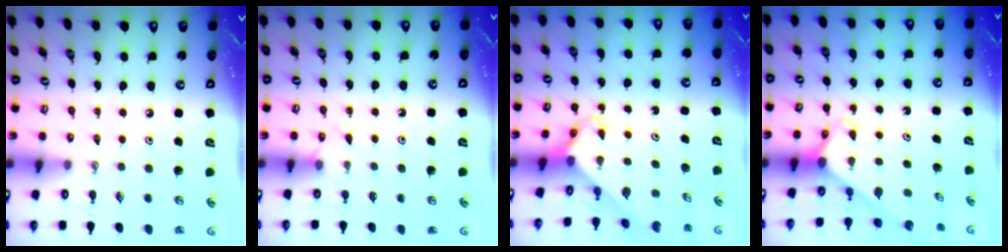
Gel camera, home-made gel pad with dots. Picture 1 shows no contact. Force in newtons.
{"total": 5.6, "press": 5.6, "slide": 0.6}
{"total": 2.6, "press": 2.6, "slide": 0.2}
{"total": 2.2, "press": 2.2, "slide": 0.1}